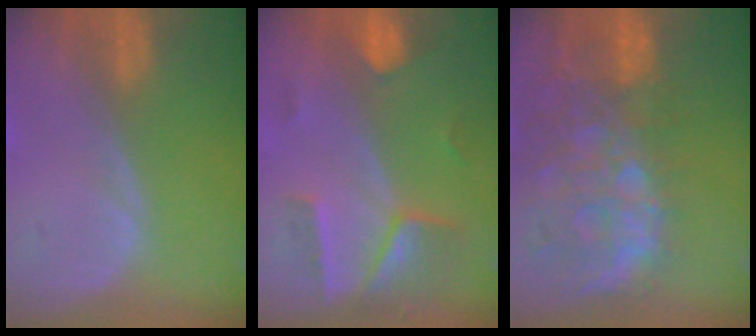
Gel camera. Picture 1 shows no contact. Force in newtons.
{"total": 7.3, "press": 6.4, "slide": 3.5}
{"total": 13.2, "press": 10.8, "slide": 7.6}